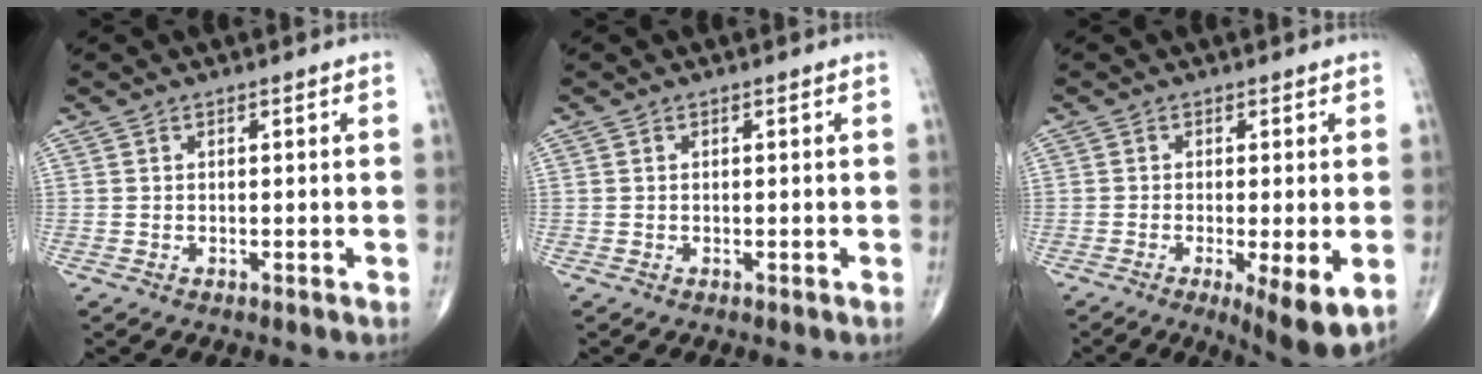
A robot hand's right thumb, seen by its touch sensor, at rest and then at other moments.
{"total": 0.0}
{"total": 8.3, "force": [-2.3, 1.9, 7.8], "torque": [-0.121, -0.024, -0.036]}